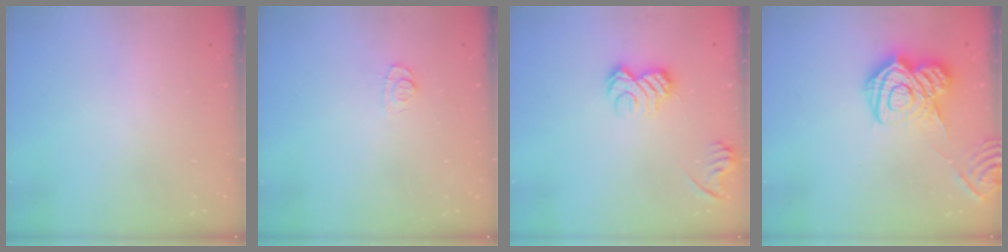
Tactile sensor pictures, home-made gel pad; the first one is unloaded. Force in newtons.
{"total": 6.1, "press": 6.1, "slide": 0.7}
{"total": 10.1, "press": 10.1, "slide": 0.4}
{"total": 16.6, "press": 16.6, "slide": 1.1}